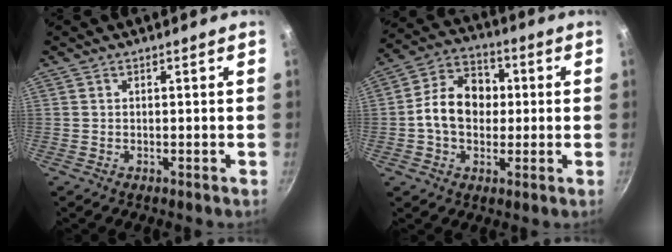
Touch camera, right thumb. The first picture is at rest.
{"total": 12.1, "force": [0.1, 9.2, 7.8], "torque": [-0.098, 0.026, -0.016]}